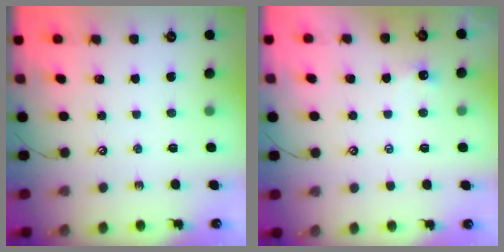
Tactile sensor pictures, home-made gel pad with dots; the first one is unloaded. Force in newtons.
{"total": 0.8, "press": 0.8, "slide": 0.3}